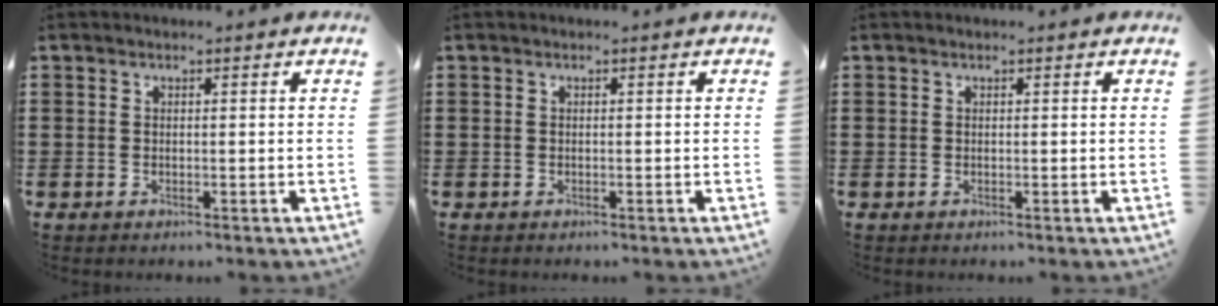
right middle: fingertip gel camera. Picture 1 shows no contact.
{"total": 0.0}
{"total": 0.0}